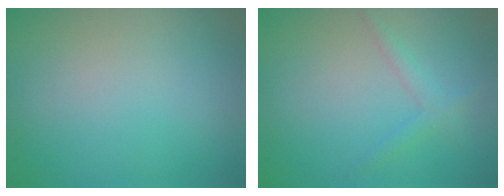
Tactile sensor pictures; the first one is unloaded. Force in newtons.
{"total": 1.4, "press": 1.4, "slide": 0.1}